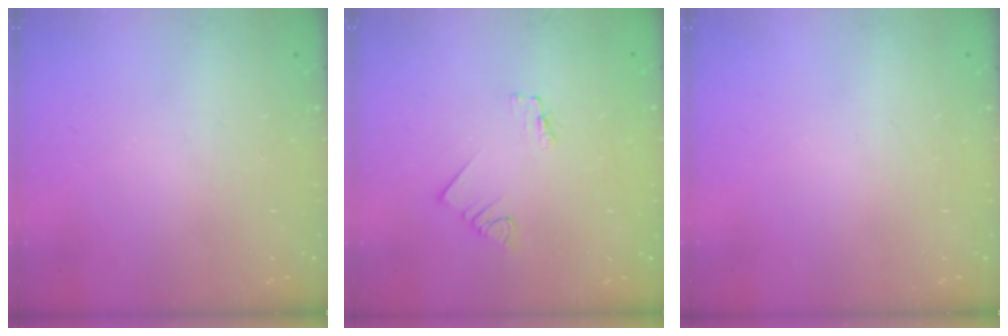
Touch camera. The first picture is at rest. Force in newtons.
{"total": 1.6, "press": 1.6, "slide": 0.1}
{"total": 0.0}